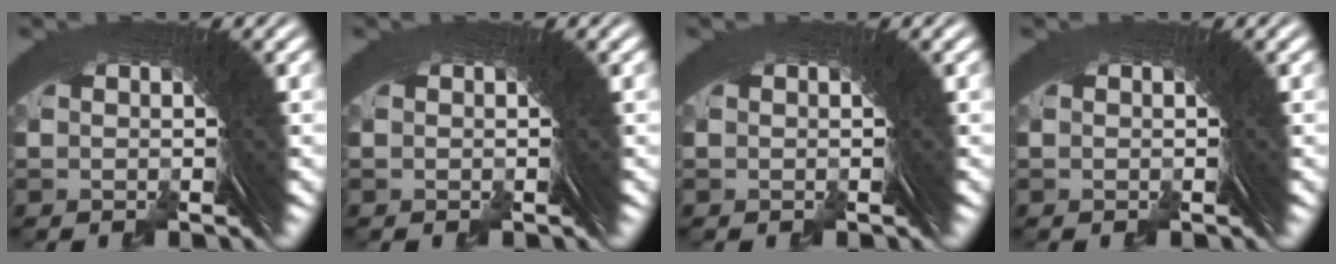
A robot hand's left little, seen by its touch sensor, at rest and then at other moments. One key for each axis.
{"total": 0.0}
{"total": 0.0}
{"total": 0.0}